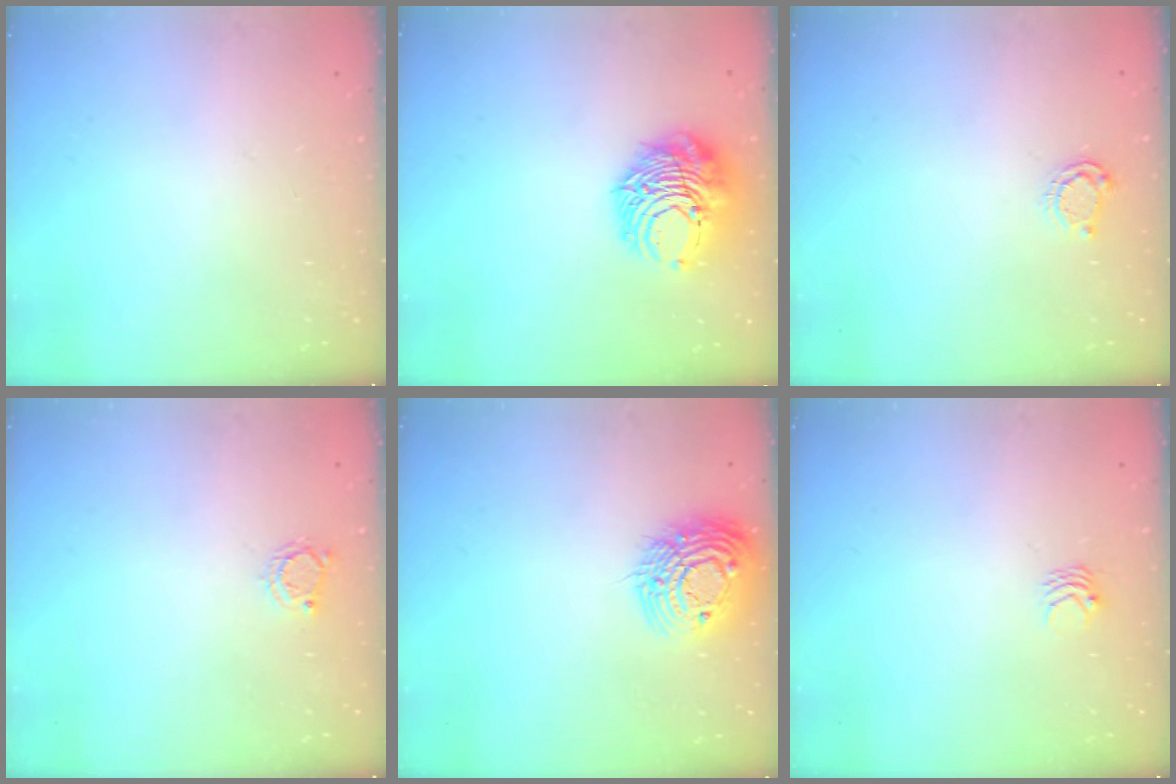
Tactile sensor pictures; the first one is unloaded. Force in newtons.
{"total": 11.6, "press": 11.6, "slide": 1.0}
{"total": 4.4, "press": 4.4, "slide": 0.4}
{"total": 3.6, "press": 3.6, "slide": 0.5}
{"total": 15.1, "press": 15.0, "slide": 1.4}
{"total": 3.0, "press": 3.0, "slide": 0.3}